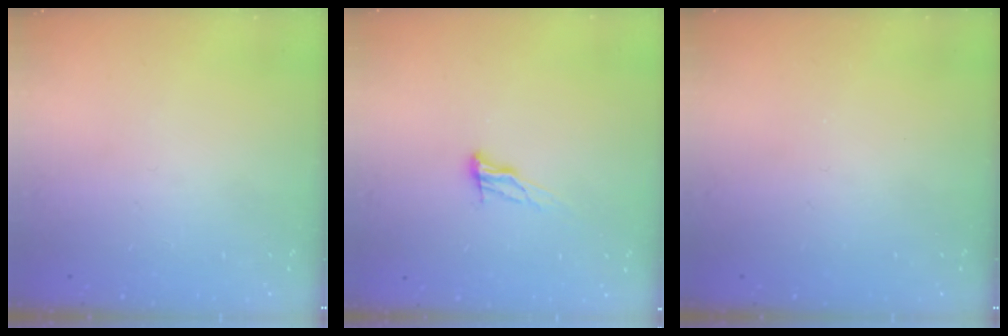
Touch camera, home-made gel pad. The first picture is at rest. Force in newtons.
{"total": 8.7, "press": 8.4, "slide": 2.4}
{"total": 0.0}